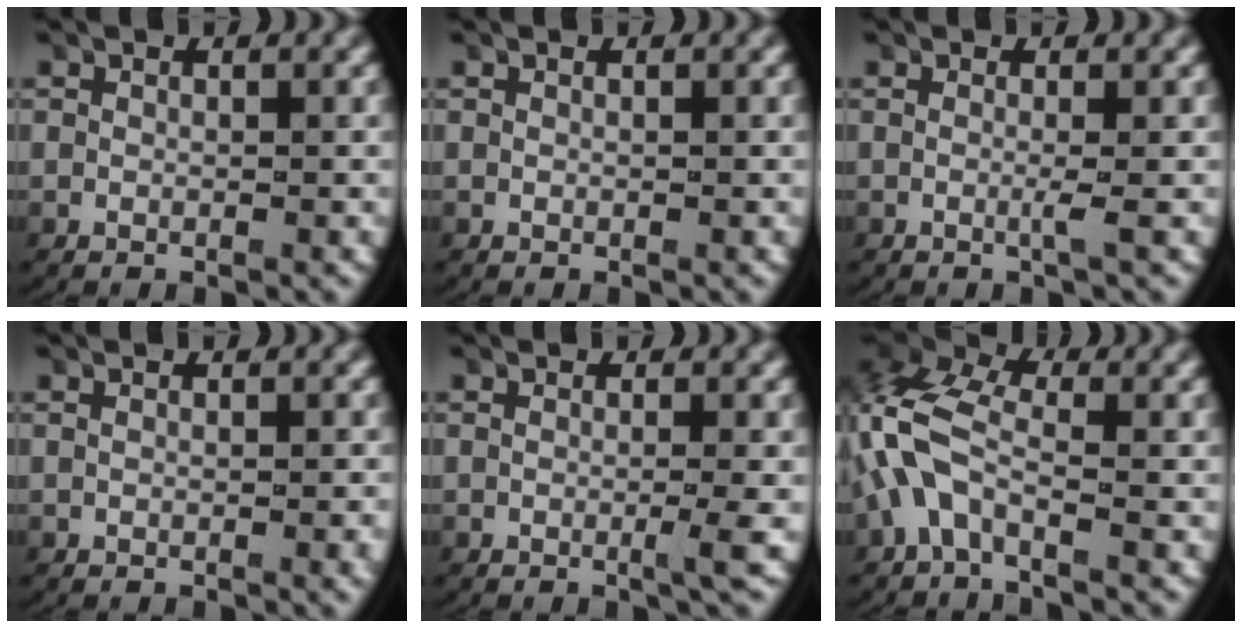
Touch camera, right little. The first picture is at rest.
{"total": 0.0}
{"total": 1.1, "force": [-0.1, -0.6, 0.8], "torque": [-0.018, -0.001, -0.004]}
{"total": 0.6, "force": [-0.2, -0.4, 0.4], "torque": [-0.004, 0.001, -0.003]}
{"total": 1.6, "force": [-0.3, -0.5, 1.5], "torque": [-0.021, 0.001, -0.009]}
{"total": 5.3, "force": [0.5, 3.4, 4.0], "torque": [-0.117, -0.003, 0.004]}